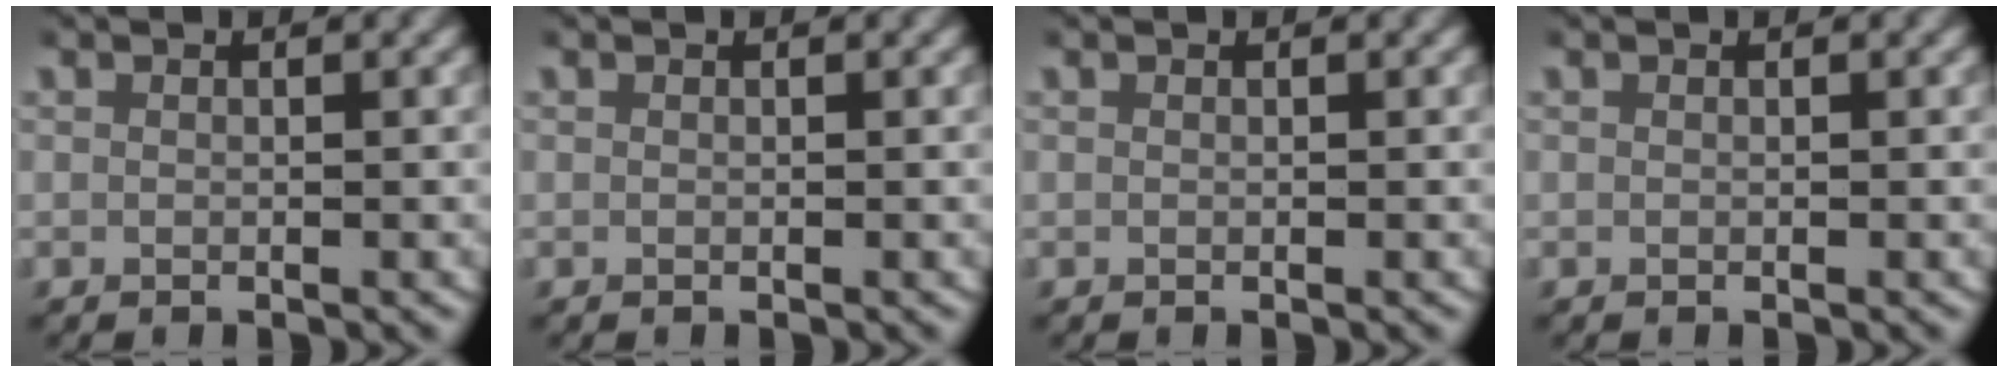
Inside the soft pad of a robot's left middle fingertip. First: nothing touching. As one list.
[{"total": 0.0}, {"total": 0.0}, {"total": 0.0}]